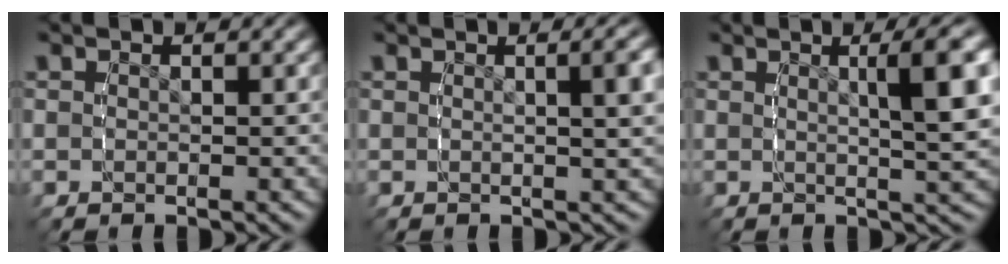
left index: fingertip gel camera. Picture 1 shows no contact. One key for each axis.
{"total": 2.9, "fx": 0.8, "fy": 0.3, "fz": 2.7, "tx": -0.028, "ty": 0.001, "tz": 0.015}
{"total": 5.6, "fx": 1.6, "fy": 0.9, "fz": 5.3, "tx": -0.060, "ty": 0.006, "tz": 0.028}